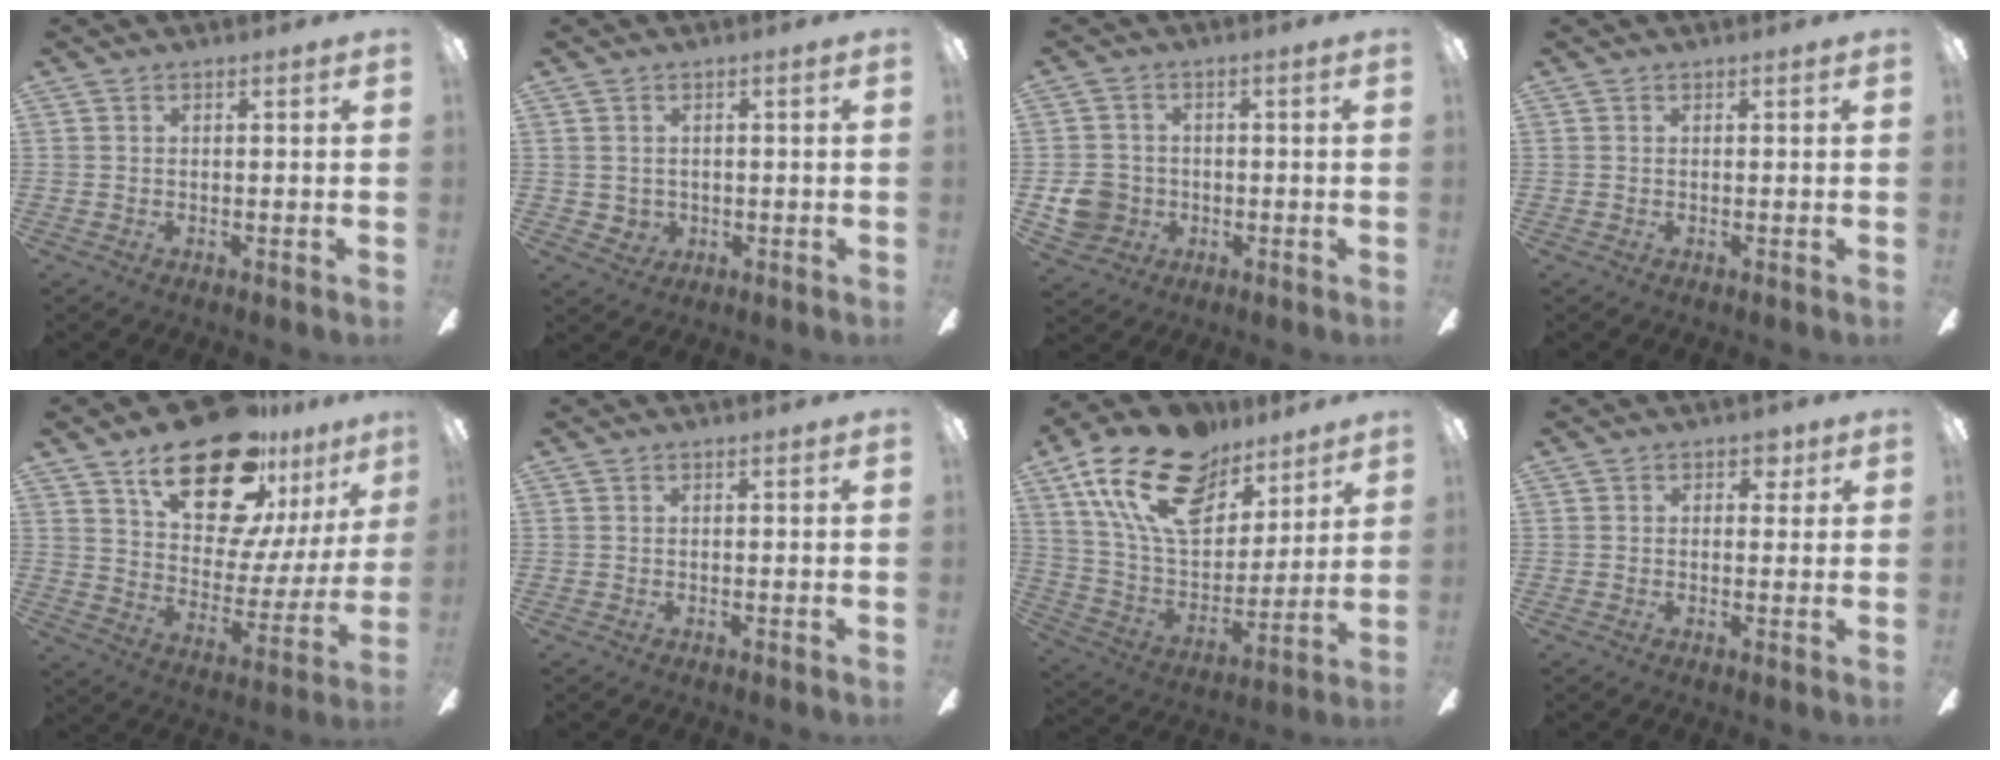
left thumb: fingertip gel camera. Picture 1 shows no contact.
{"total": 2.5, "force": [0.8, 2.4, 0.5], "torque": [-0.015, 0.000, 0.016]}
{"total": 7.5, "force": [-1.1, 7.0, 2.6], "torque": [-0.056, 0.015, -0.016]}
{"total": 0.0}
{"total": 24.6, "force": [16.5, 11.4, 14.2], "torque": [-0.221, -0.106, 0.288]}
{"total": 0.0}
{"total": 22.1, "force": [12.9, 12.1, 13.3], "torque": [-0.255, -0.051, 0.233]}
{"total": 3.0, "force": [1.1, 2.3, 1.6], "torque": [-0.007, 0.001, 0.014]}